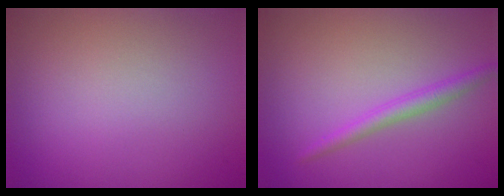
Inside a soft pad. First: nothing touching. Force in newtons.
{"total": 2.0, "press": 2.0, "slide": 0.1}